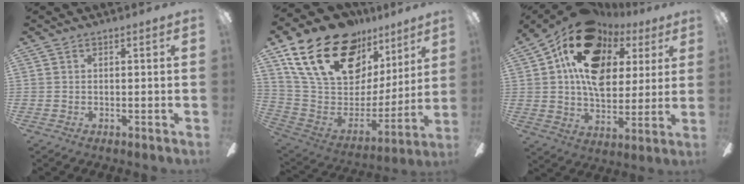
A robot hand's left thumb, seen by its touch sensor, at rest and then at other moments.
{"total": 26.0, "force": [16.1, 14.2, 14.5], "torque": [-0.259, -0.088, 0.305]}
{"total": 20.1, "force": [9.2, 13.5, 11.8], "torque": [-0.214, -0.029, 0.170]}